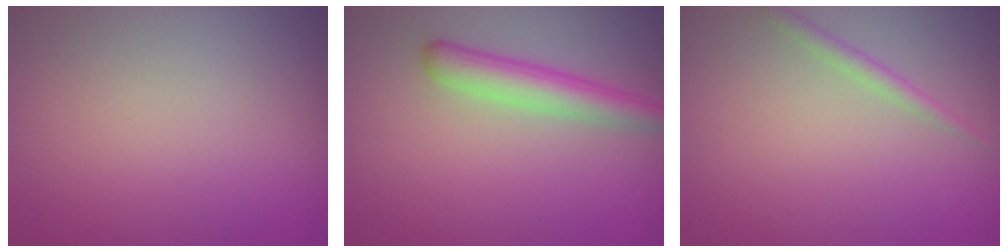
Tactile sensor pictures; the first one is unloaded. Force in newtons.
{"total": 3.3, "press": 3.3, "slide": 0.1}
{"total": 1.2, "press": 1.2, "slide": 0.0}